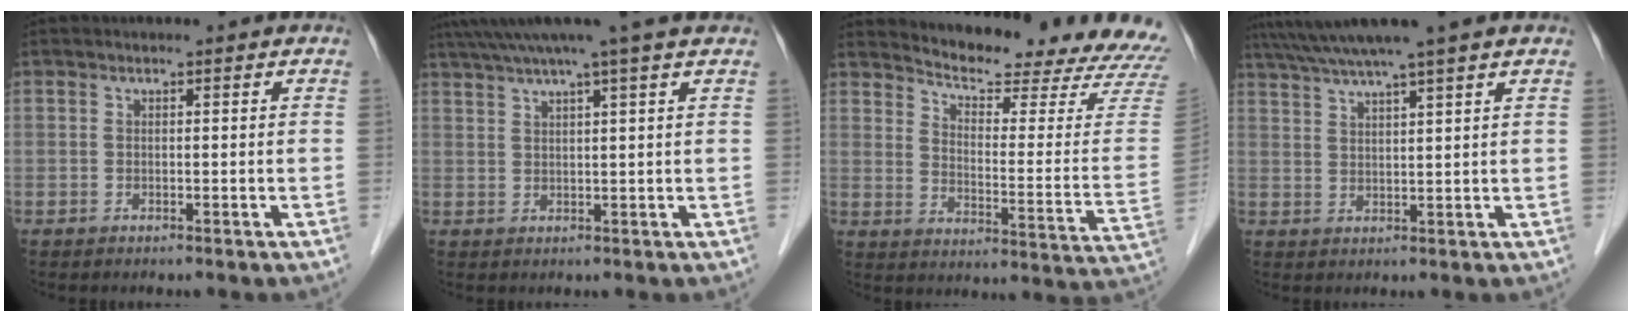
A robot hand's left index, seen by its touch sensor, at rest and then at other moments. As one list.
[{"total": 8.7, "force": [7.0, -1.4, 5.0], "torque": [-0.084, 0.032, 0.095]}, {"total": 21.4, "force": [20.4, 1.1, 6.3], "torque": [-0.094, -0.111, 0.246]}, {"total": 8.7, "force": [7.2, -1.5, 4.6], "torque": [-0.081, 0.027, 0.110]}]